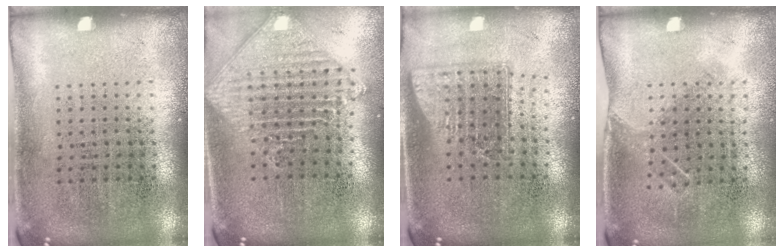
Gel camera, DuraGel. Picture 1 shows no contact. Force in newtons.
{"total": 1.6, "press": 1.4, "slide": 0.8}
{"total": 1.5, "press": 1.2, "slide": 1.0}
{"total": 1.1, "press": 0.8, "slide": 0.7}